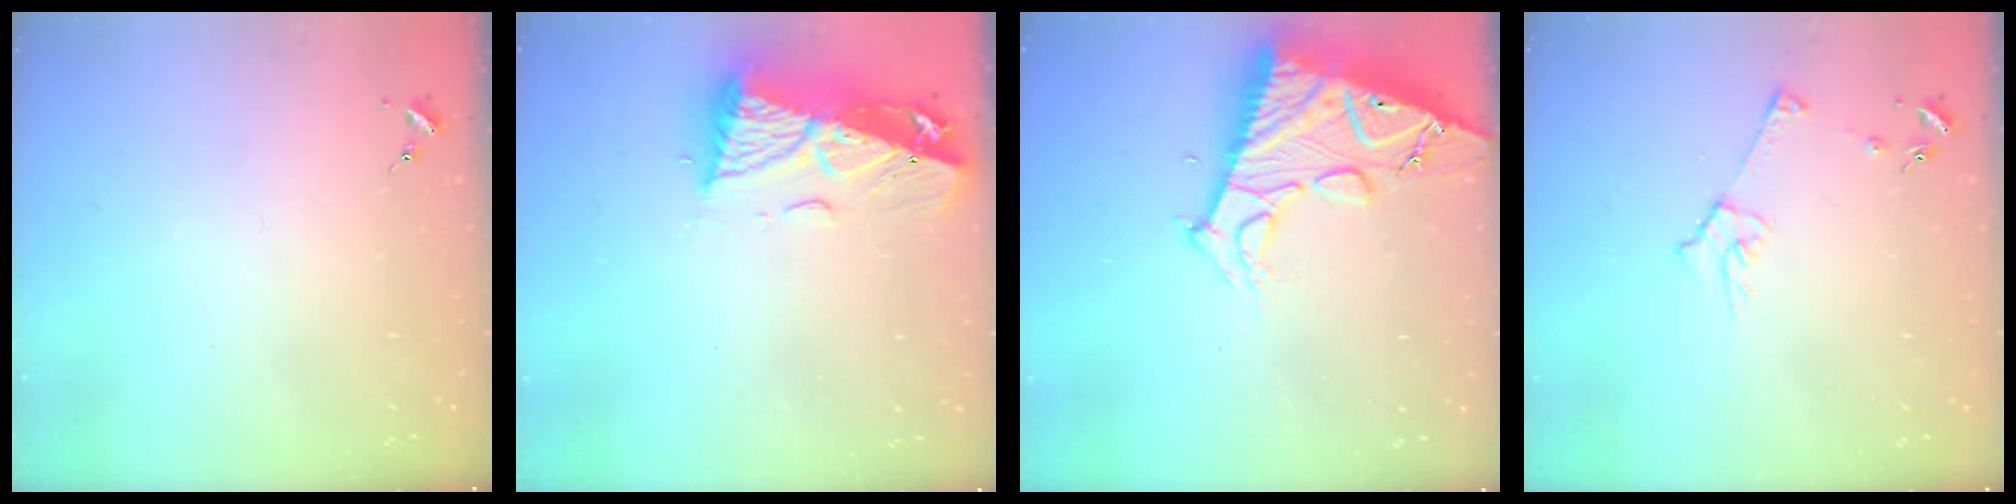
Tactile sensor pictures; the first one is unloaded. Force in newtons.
{"total": 11.7, "press": 11.6, "slide": 1.2}
{"total": 20.6, "press": 20.5, "slide": 2.0}
{"total": 5.1, "press": 5.1, "slide": 0.8}